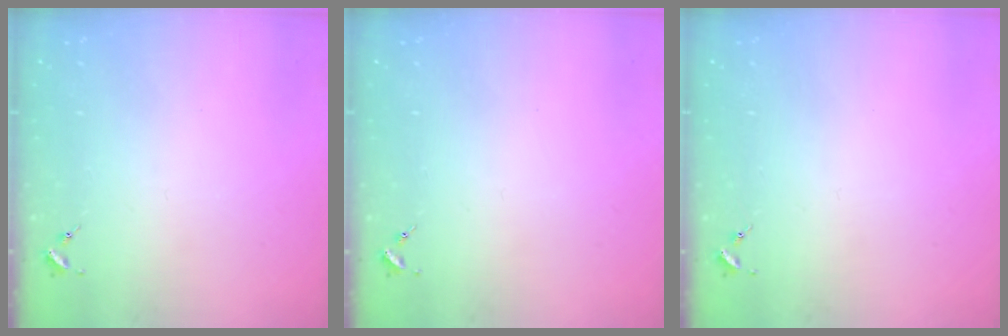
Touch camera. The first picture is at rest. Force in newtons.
{"total": 0.0}
{"total": 0.0}